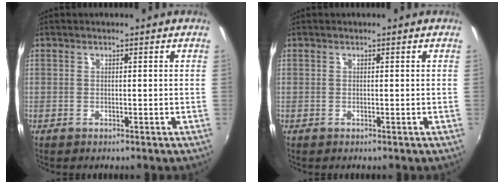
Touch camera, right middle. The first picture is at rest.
{"total": 0.0}